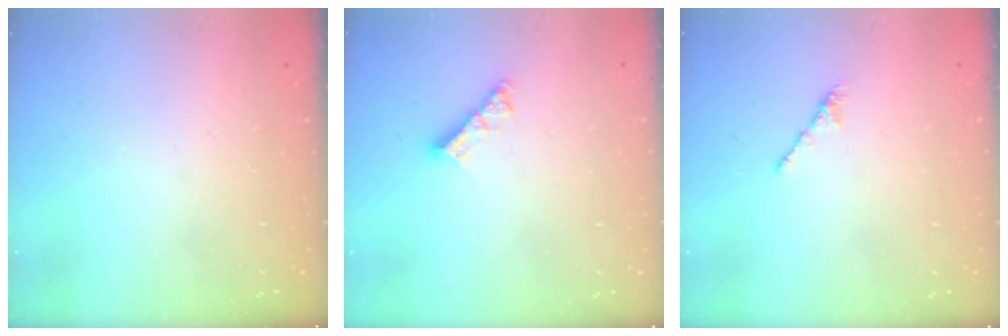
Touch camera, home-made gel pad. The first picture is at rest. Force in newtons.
{"total": 6.0, "press": 6.0, "slide": 0.7}
{"total": 2.1, "press": 2.0, "slide": 0.7}